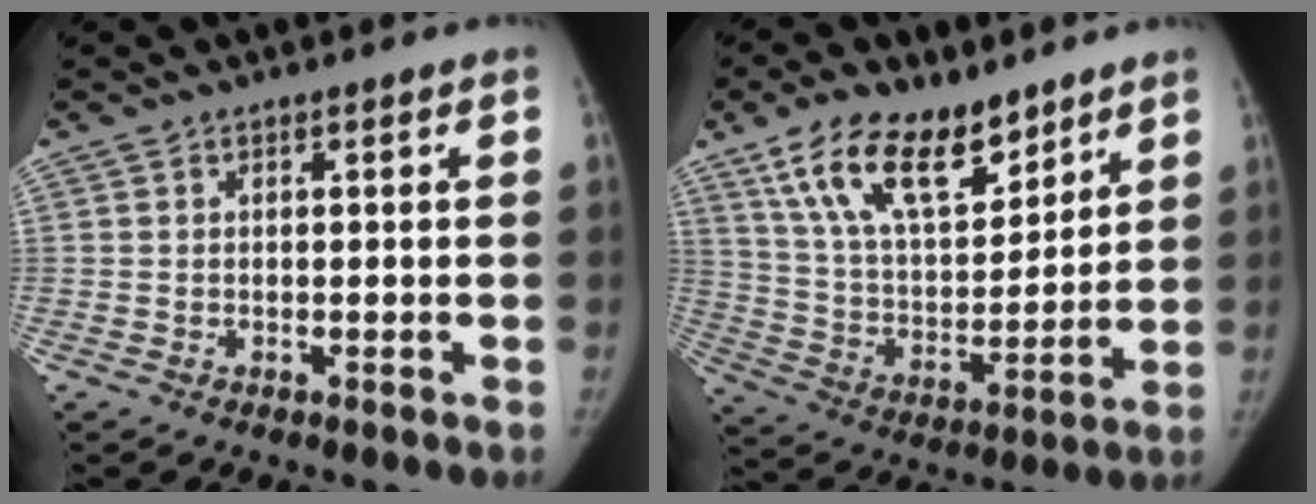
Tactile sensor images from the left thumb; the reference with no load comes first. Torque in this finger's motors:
{"motor_torque": [1.38, 1.45, 1.20, -1.58, 0.21]}